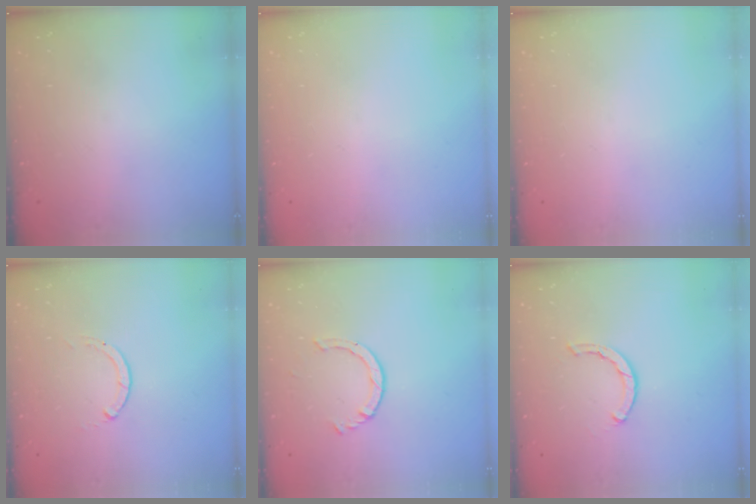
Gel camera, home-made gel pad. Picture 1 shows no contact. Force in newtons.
{"total": 0.0}
{"total": 0.0}
{"total": 0.0}
{"total": 2.3, "press": 2.3, "slide": 0.2}
{"total": 2.1, "press": 2.1, "slide": 0.2}